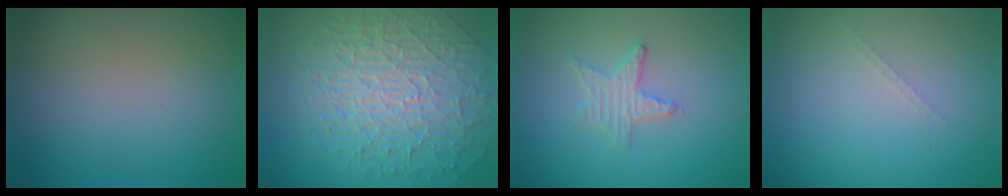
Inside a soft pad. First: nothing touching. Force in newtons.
{"total": 10.2, "press": 6.7, "slide": 7.6}
{"total": 2.3, "press": 2.2, "slide": 0.4}
{"total": 0.6, "press": 0.6, "slide": 0.1}